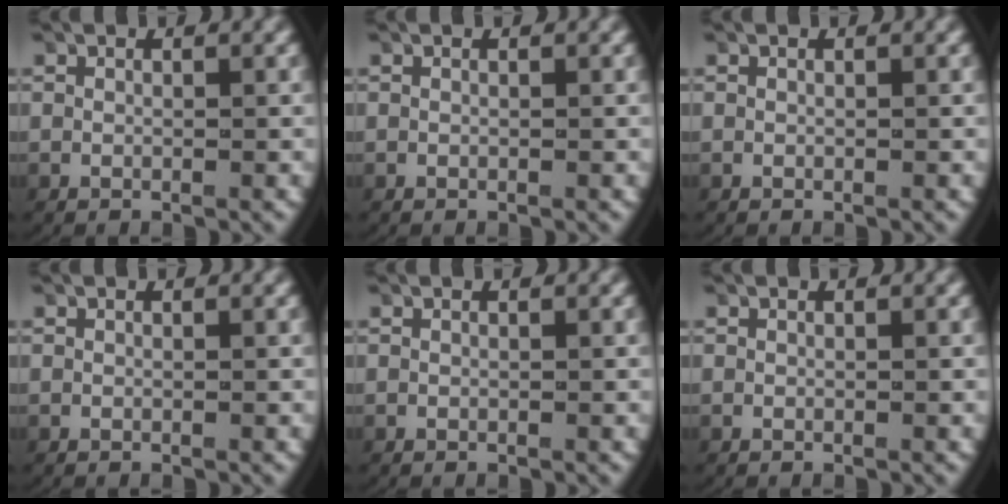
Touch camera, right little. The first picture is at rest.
{"total": 0.0}
{"total": 0.0}
{"total": 0.0}
{"total": 0.0}
{"total": 0.0}